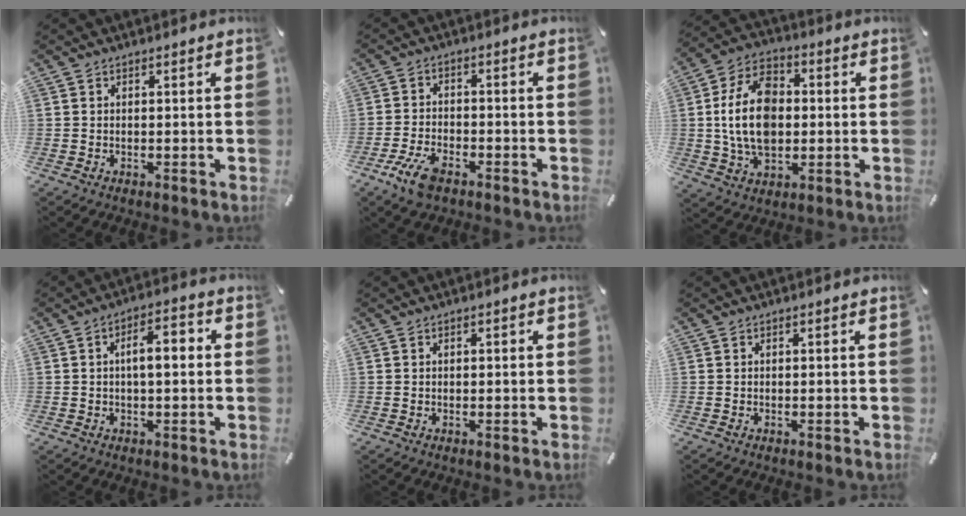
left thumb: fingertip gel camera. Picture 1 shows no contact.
{"total": 7.2, "force": [-4.1, 3.4, 4.9], "torque": [-0.112, 0.009, -0.078]}
{"total": 16.1, "force": [0.0, 11.1, 11.6], "torque": [-0.236, 0.010, 0.000]}
{"total": 6.6, "force": [0.3, 2.8, 5.9], "torque": [-0.088, 0.007, -0.003]}
{"total": 0.5, "force": [0.0, 0.4, 0.3], "torque": [-0.006, 0.001, -0.001]}
{"total": 0.0}